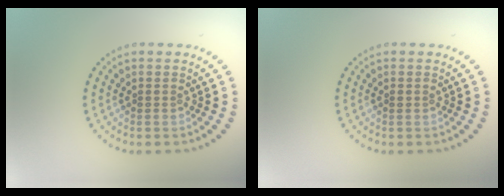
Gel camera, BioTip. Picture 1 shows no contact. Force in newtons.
{"total": 0.5, "press": 0.5, "slide": 0.2}